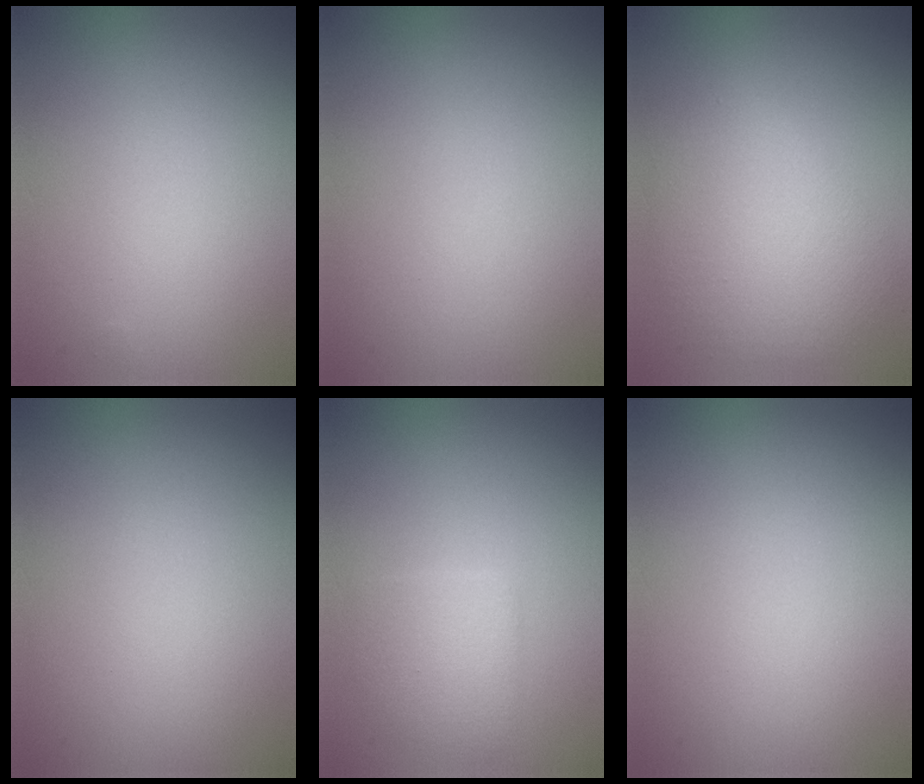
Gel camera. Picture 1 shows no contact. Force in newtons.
{"total": 0.0}
{"total": 5.5, "press": 5.5, "slide": 0.2}
{"total": 0.0}
{"total": 2.5, "press": 2.5, "slide": 0.1}
{"total": 0.0}